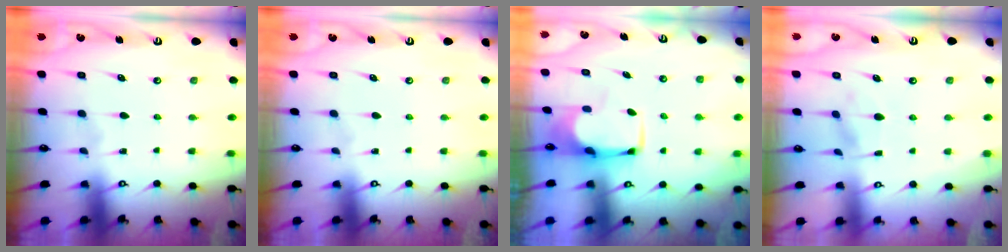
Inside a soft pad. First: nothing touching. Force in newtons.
{"total": 0.0}
{"total": 1.9, "press": 1.6, "slide": 1.0}
{"total": 2.4, "press": 2.3, "slide": 0.7}